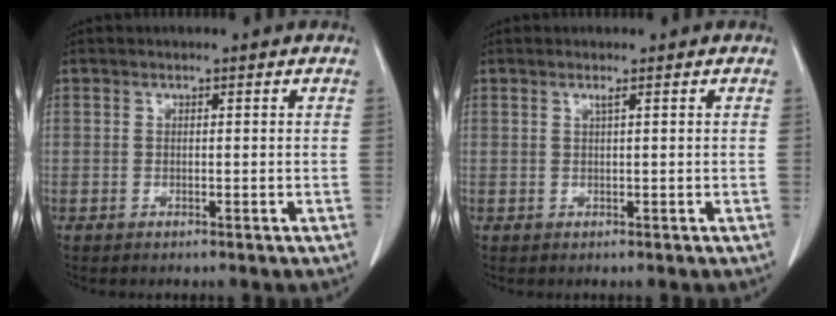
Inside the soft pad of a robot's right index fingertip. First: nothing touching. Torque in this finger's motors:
{"motor_torque": [0.00, 0.00, -0.06, 0.00]}